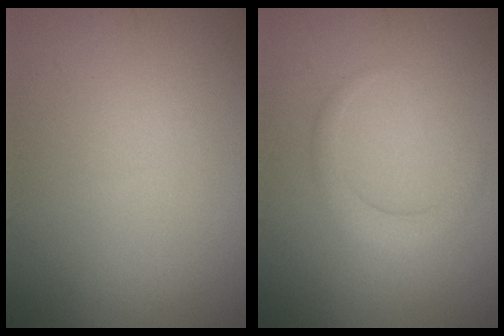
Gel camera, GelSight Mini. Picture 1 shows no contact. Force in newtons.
{"total": 1.8, "press": 1.8, "slide": 0.1}